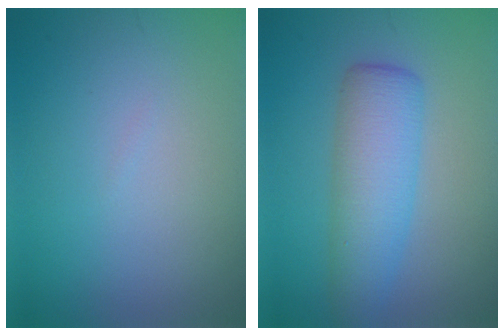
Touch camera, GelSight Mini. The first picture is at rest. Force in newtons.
{"total": 5.3, "press": 5.3, "slide": 0.2}